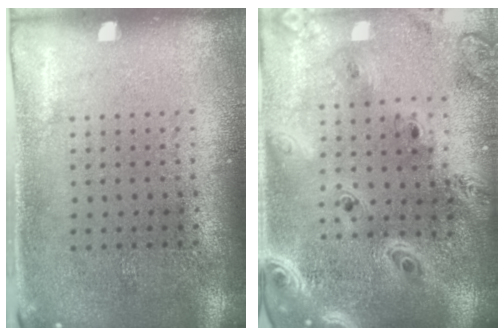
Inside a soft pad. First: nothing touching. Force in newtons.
{"total": 3.5, "press": 2.8, "slide": 2.1}